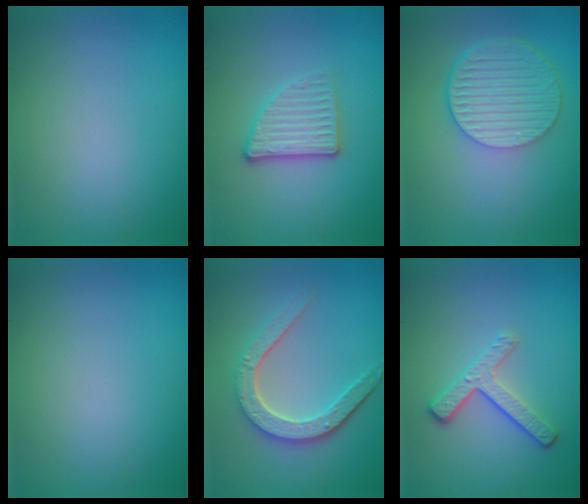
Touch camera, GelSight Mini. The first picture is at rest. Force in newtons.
{"total": 3.3, "press": 2.8, "slide": 1.8}
{"total": 6.8, "press": 4.9, "slide": 4.8}
{"total": 0.0}
{"total": 4.7, "press": 3.6, "slide": 3.1}
{"total": 3.4, "press": 2.5, "slide": 2.3}